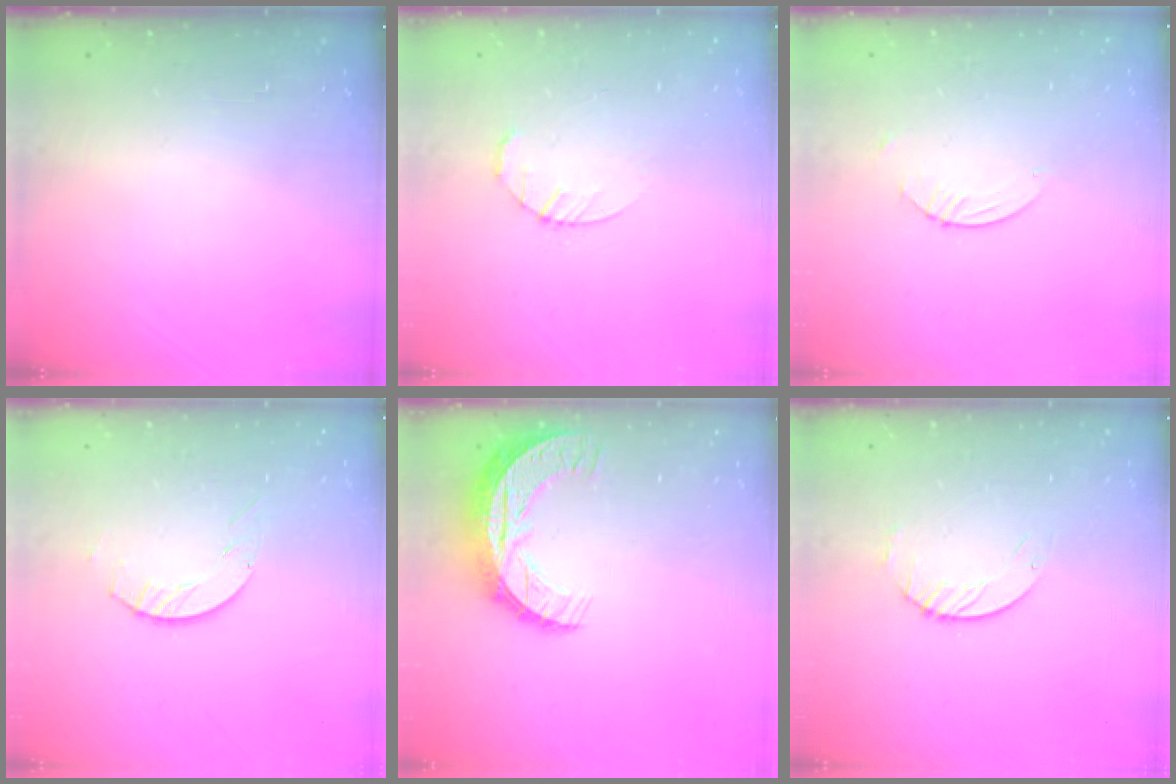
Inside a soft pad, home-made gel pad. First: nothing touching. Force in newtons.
{"total": 3.5, "press": 3.4, "slide": 0.5}
{"total": 0.8, "press": 0.8, "slide": 0.2}
{"total": 2.1, "press": 2.1, "slide": 0.3}
{"total": 10.7, "press": 10.7, "slide": 0.8}
{"total": 1.7, "press": 1.7, "slide": 0.2}